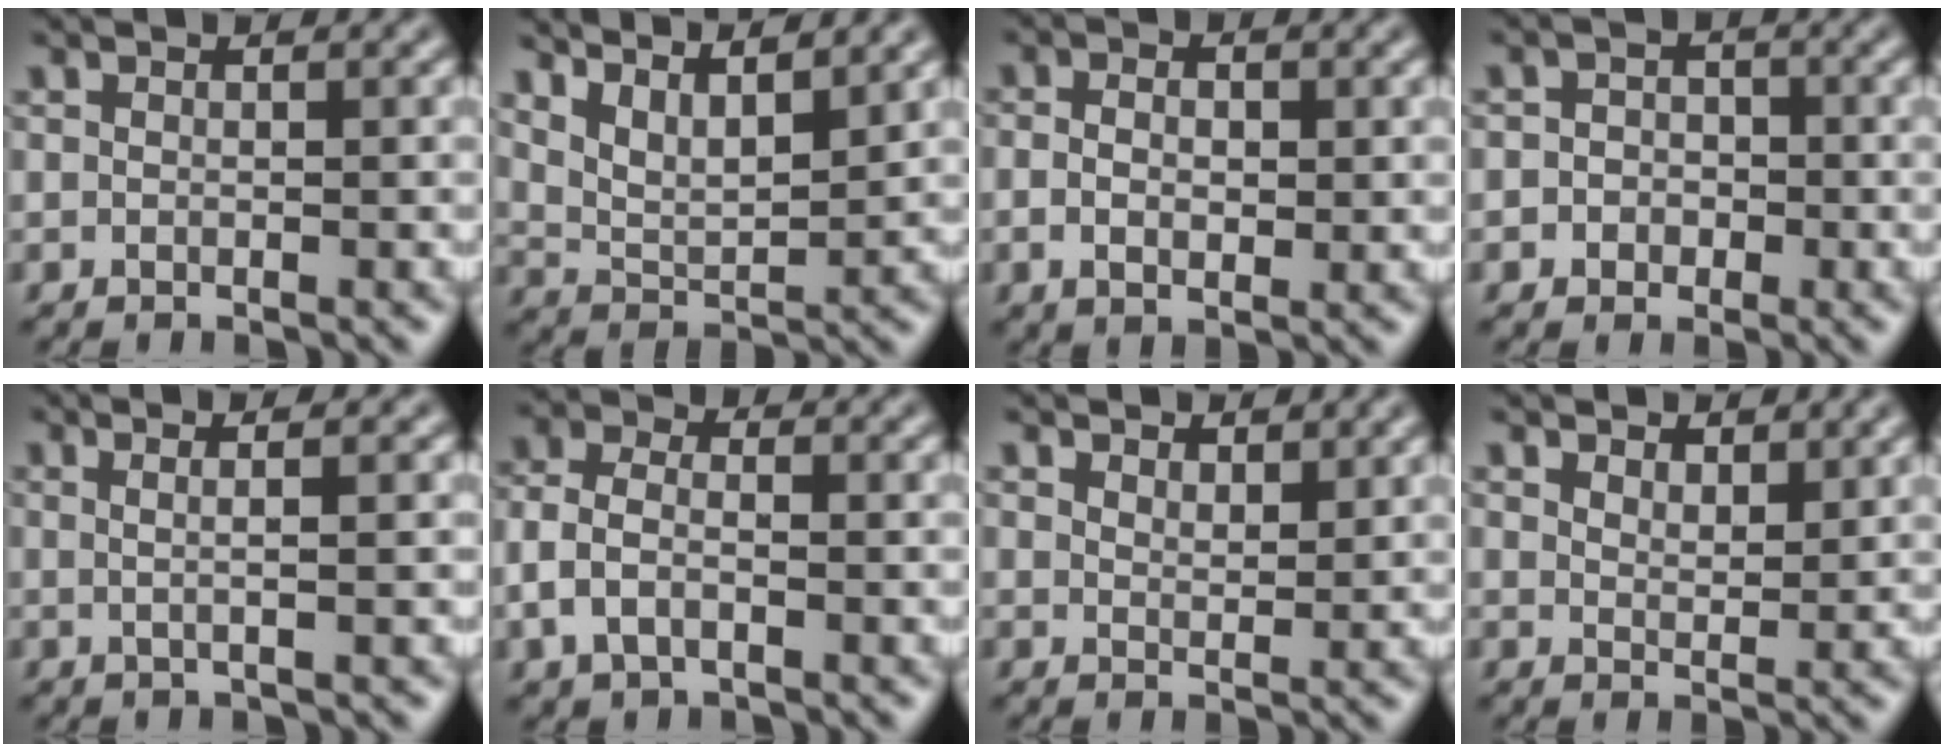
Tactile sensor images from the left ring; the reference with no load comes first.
{"total": 5.9, "force": [4.7, 1.8, 3.1], "torque": [-0.062, 0.012, 0.071]}
{"total": 2.8, "force": [0.0, 1.7, 2.2], "torque": [-0.046, -0.002, 0.000]}
{"total": 2.6, "force": [-0.5, 2.4, 0.7], "torque": [0.015, 0.010, -0.031]}
{"total": 3.1, "force": [1.0, 1.1, 2.8], "torque": [-0.032, 0.008, -0.016]}
{"total": 3.5, "force": [-1.0, 2.2, 2.5], "torque": [-0.064, 0.005, -0.028]}
{"total": 2.5, "force": [2.2, 0.8, 0.8], "torque": [-0.017, 0.002, 0.036]}
{"total": 2.9, "force": [2.6, 0.9, 1.0], "torque": [-0.023, 0.002, 0.040]}